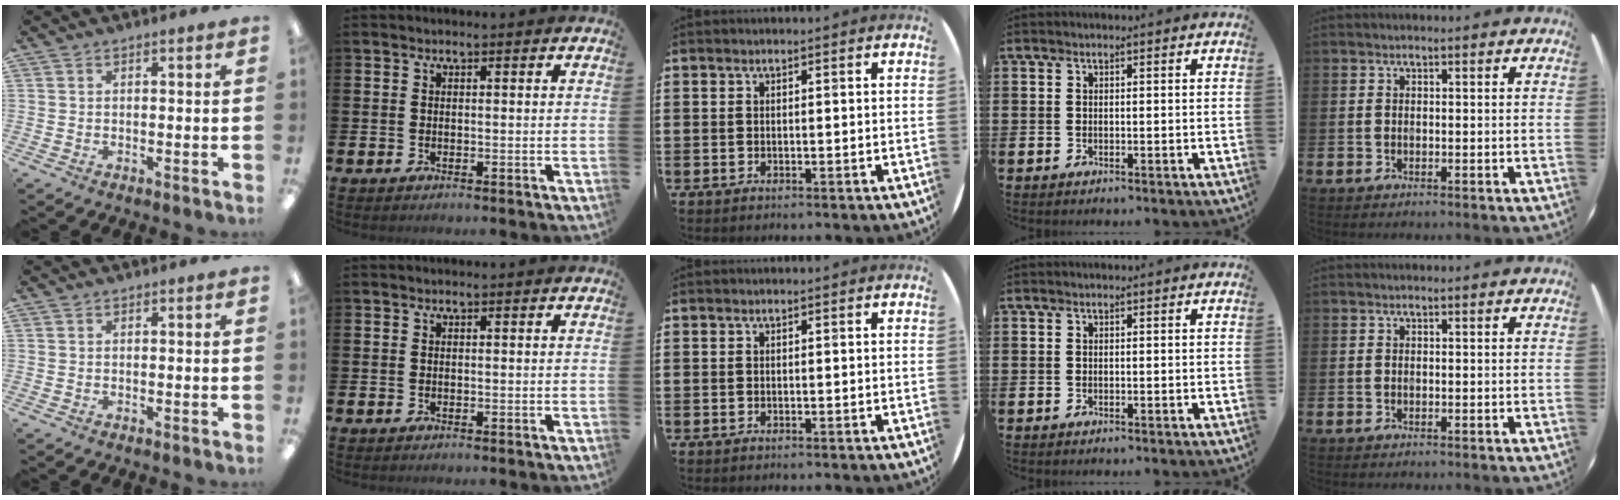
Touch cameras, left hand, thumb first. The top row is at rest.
{}